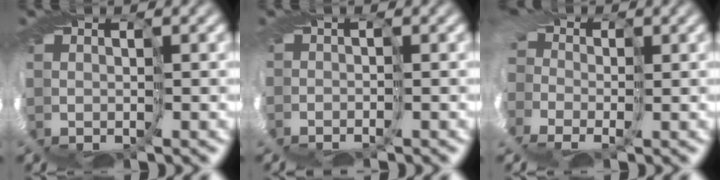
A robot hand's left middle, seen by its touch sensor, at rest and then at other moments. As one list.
[{"total": 1.4, "force": [-1.2, 0.2, 0.8], "torque": [0.001, 0.000, -0.020]}, {"total": 9.4, "force": [-1.5, 6.7, 6.4], "torque": [-0.130, 0.002, -0.061]}]